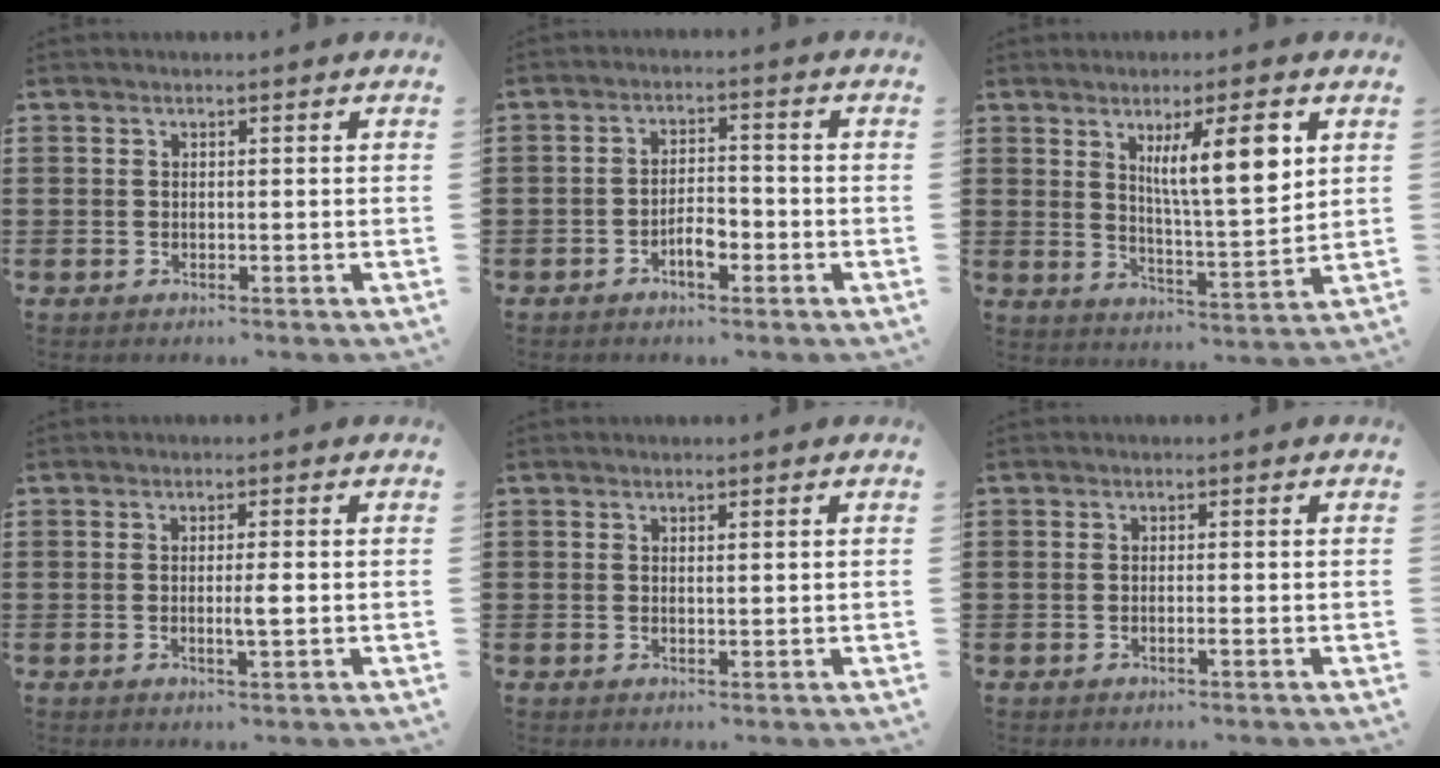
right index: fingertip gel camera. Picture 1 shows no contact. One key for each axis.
{"total": 3.6, "fx": -1.8, "fy": 1.4, "fz": 2.8, "tx": -0.049, "ty": 0.004, "tz": -0.033}
{"total": 9.5, "fx": 4.0, "fy": 1.9, "fz": 8.4, "tx": -0.138, "ty": -0.009, "tz": 0.058}
{"total": 2.3, "fx": -0.2, "fy": 0.1, "fz": 2.3, "tx": -0.041, "ty": -0.004, "tz": -0.005}
{"total": 0.6, "fx": 0.4, "fy": 0.0, "fz": 0.5, "tx": -0.010, "ty": 0.000, "tz": 0.008}
{"total": 0.8, "fx": -0.4, "fy": 0.0, "fz": 0.7, "tx": -0.013, "ty": -0.003, "tz": -0.007}